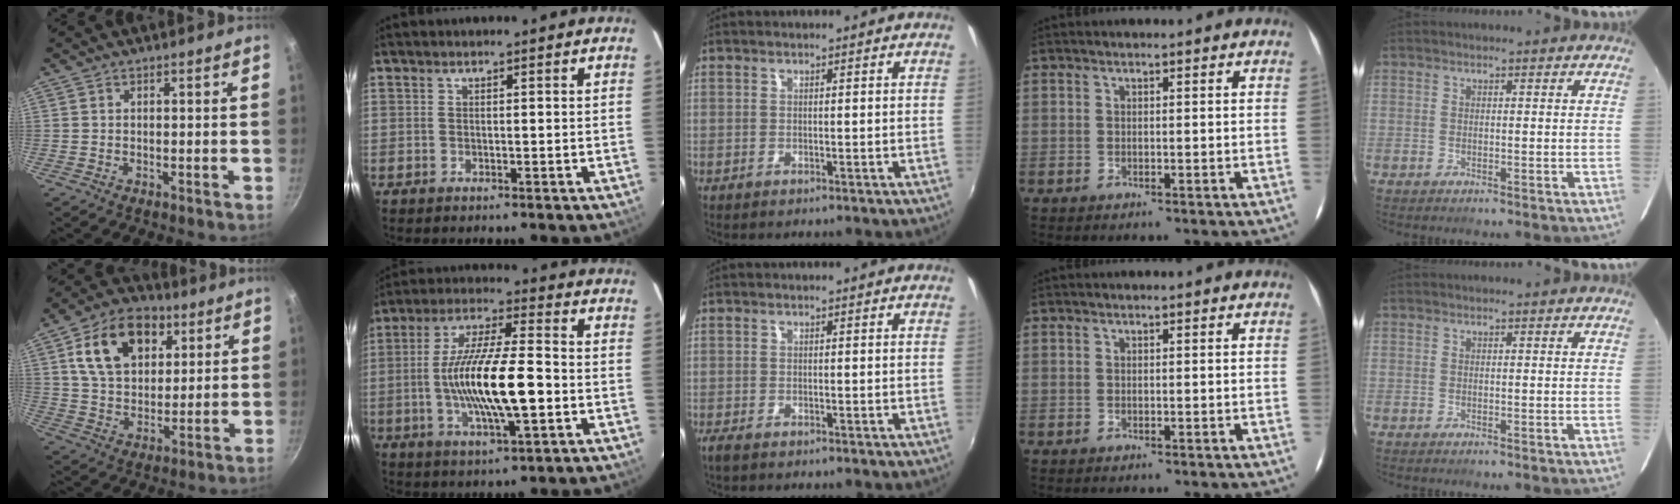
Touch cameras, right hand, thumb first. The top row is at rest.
{"thumb": {"total": 16.9, "force": [6.5, 11.4, 10.7], "torque": [-0.153, -0.006, 0.104]}, "index": {"total": 16.1, "force": [-2.8, 3.3, 15.5], "torque": [-0.294, -0.006, -0.050]}, "middle": {"total": 1.9, "force": [-1.5, 0.7, 1.0], "torque": [-0.023, -0.008, -0.027]}}